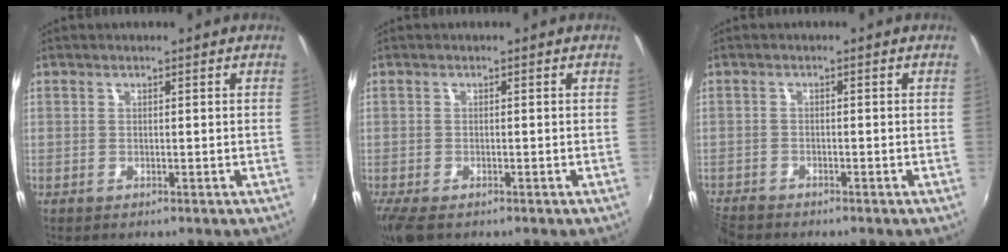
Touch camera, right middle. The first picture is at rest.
{"total": 5.1, "force": [-3.5, 1.8, 3.3], "torque": [-0.074, -0.024, -0.062]}
{"total": 4.4, "force": [-4.1, 1.0, 1.0], "torque": [-0.038, -0.020, -0.082]}